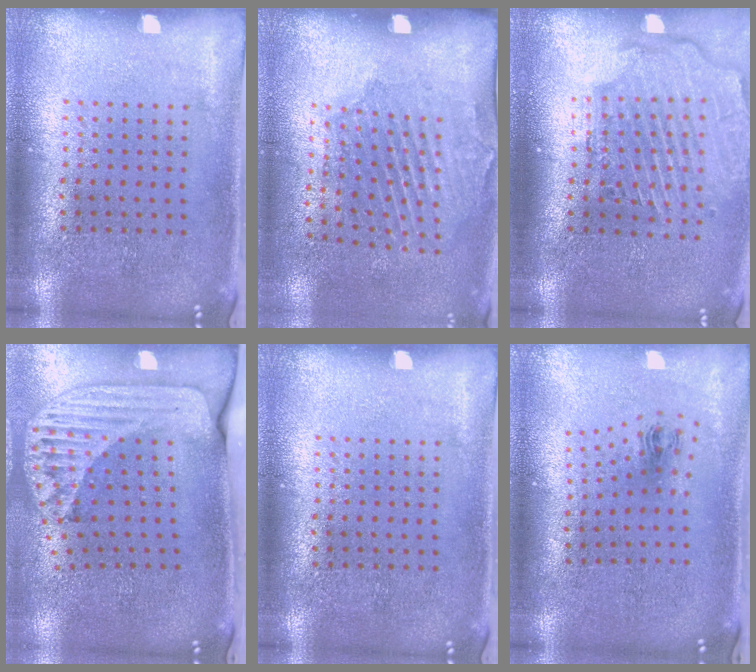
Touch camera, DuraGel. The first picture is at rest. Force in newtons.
{"total": 1.8, "press": 1.3, "slide": 1.2}
{"total": 2.7, "press": 2.2, "slide": 1.5}
{"total": 2.4, "press": 1.7, "slide": 1.7}
{"total": 0.0}
{"total": 1.0, "press": 0.5, "slide": 0.9}